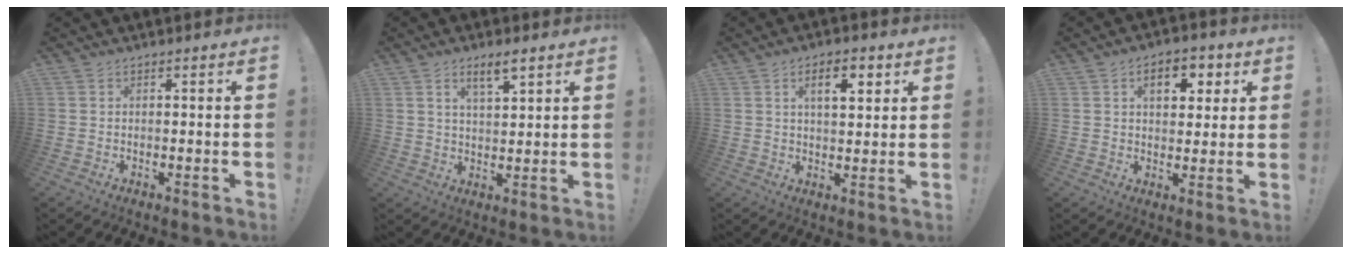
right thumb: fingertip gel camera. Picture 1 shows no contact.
{"total": 5.7, "force": [3.7, 1.9, 3.9], "torque": [-0.064, -0.016, 0.064]}
{"total": 7.4, "force": [3.1, 3.1, 5.9], "torque": [-0.080, -0.006, 0.046]}
{"total": 8.4, "force": [3.0, 5.3, 5.8], "torque": [-0.074, -0.001, 0.048]}